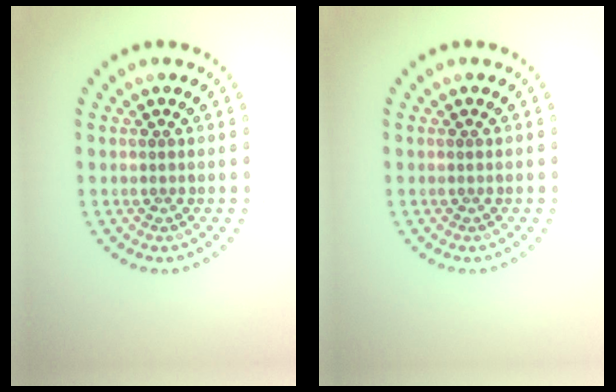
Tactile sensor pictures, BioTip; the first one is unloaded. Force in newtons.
{"total": 0.0}